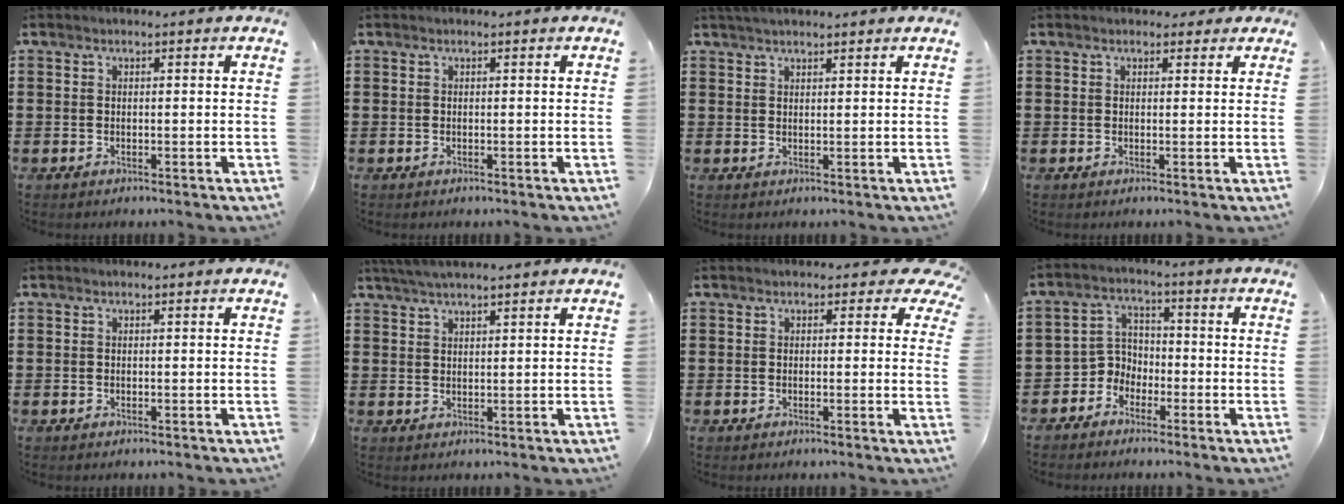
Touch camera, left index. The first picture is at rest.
{"total": 0.0}
{"total": 1.8, "force": [1.6, 0.2, 0.6], "torque": [-0.014, 0.003, 0.031]}
{"total": 1.5, "force": [1.1, 1.0, 0.3], "torque": [-0.002, 0.005, 0.018]}
{"total": 0.0}
{"total": 2.7, "force": [2.4, 0.1, 1.2], "torque": [-0.028, 0.004, 0.045]}
{"total": 2.3, "force": [1.1, 1.4, 1.4], "torque": [-0.012, -0.002, 0.012]}
{"total": 4.5, "force": [-3.3, 3.0, 0.5], "torque": [-0.029, 0.003, -0.074]}